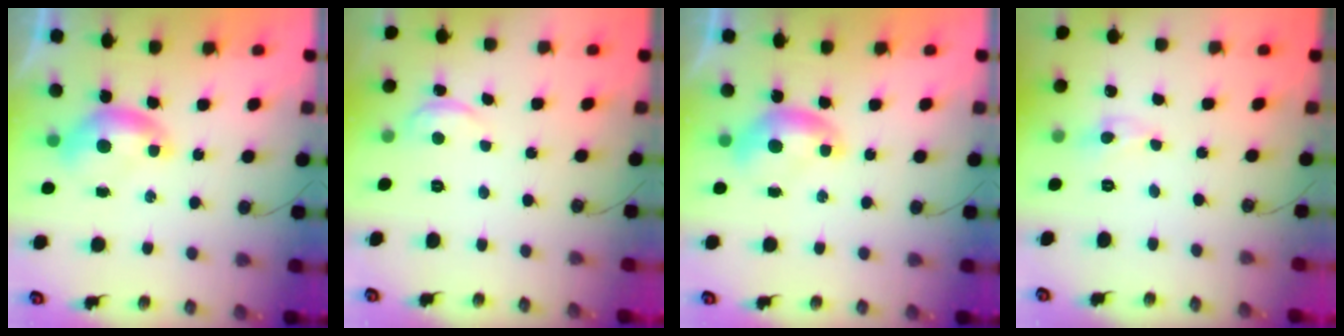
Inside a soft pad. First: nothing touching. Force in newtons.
{"total": 1.0, "press": 0.7, "slide": 0.7}
{"total": 0.0}
{"total": 0.0}